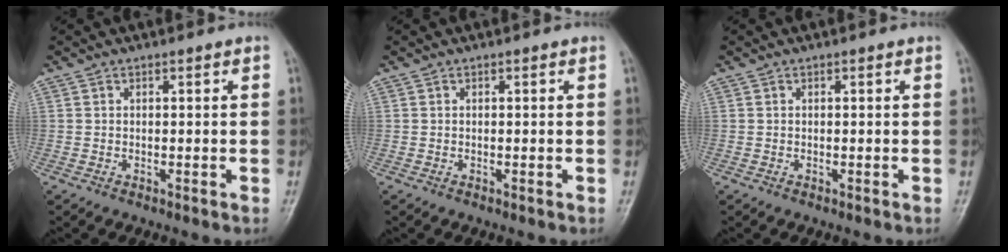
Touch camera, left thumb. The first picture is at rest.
{"total": 0.0}
{"total": 0.0}